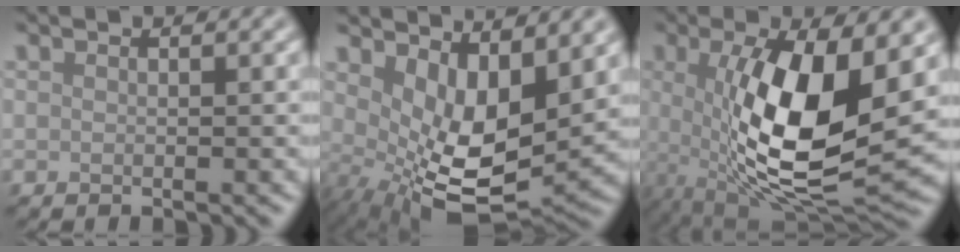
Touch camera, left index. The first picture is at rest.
{"total": 8.1, "force": [1.4, 4.1, 6.9], "torque": [-0.130, -0.029, 0.037]}
{"total": 11.8, "force": [0.6, 4.2, 11.1], "torque": [-0.203, -0.021, 0.014]}